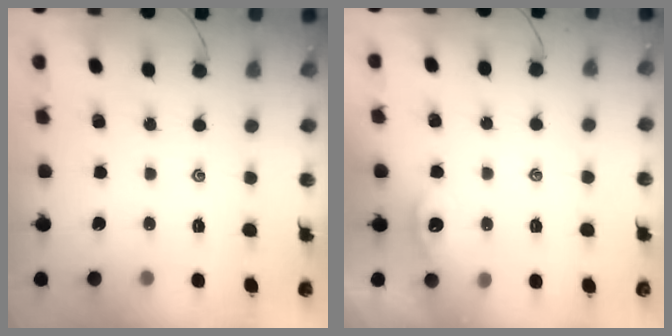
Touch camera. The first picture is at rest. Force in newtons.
{"total": 2.7, "press": 2.7, "slide": 0.3}